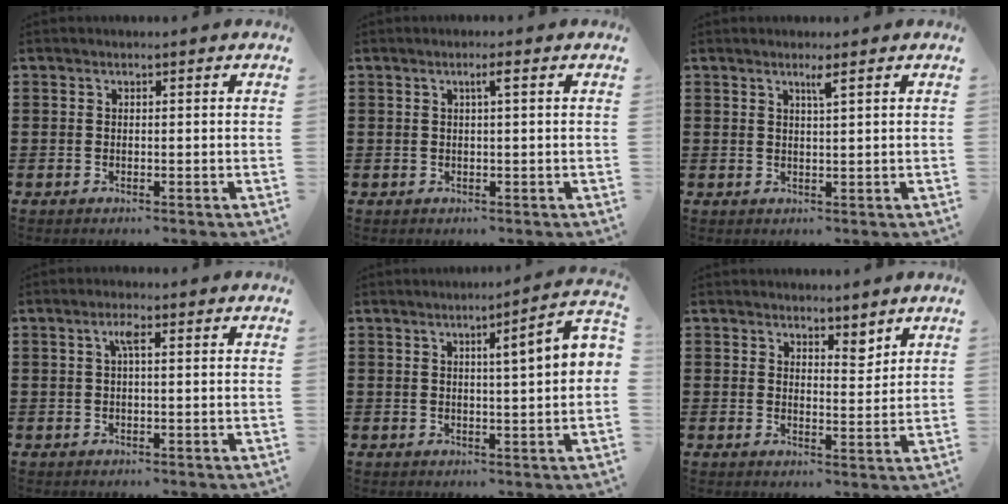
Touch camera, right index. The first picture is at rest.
{"total": 1.6, "force": [0.5, 0.0, 1.5], "torque": [-0.028, 0.002, 0.006]}
{"total": 1.6, "force": [1.0, -0.2, 1.3], "torque": [-0.025, -0.002, 0.015]}
{"total": 2.2, "force": [0.3, 0.2, 2.1], "torque": [-0.045, 0.005, 0.003]}
{"total": 4.5, "force": [0.9, -0.1, 4.4], "torque": [-0.074, -0.009, 0.009]}
{"total": 3.2, "force": [3.0, 1.2, 0.5], "torque": [-0.010, -0.002, 0.054]}